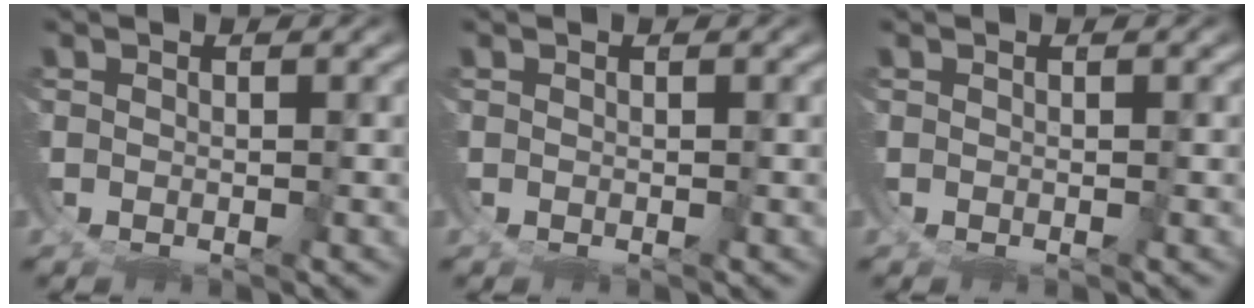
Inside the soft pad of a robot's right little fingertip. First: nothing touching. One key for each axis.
{"total": 0.0}
{"total": 0.0}